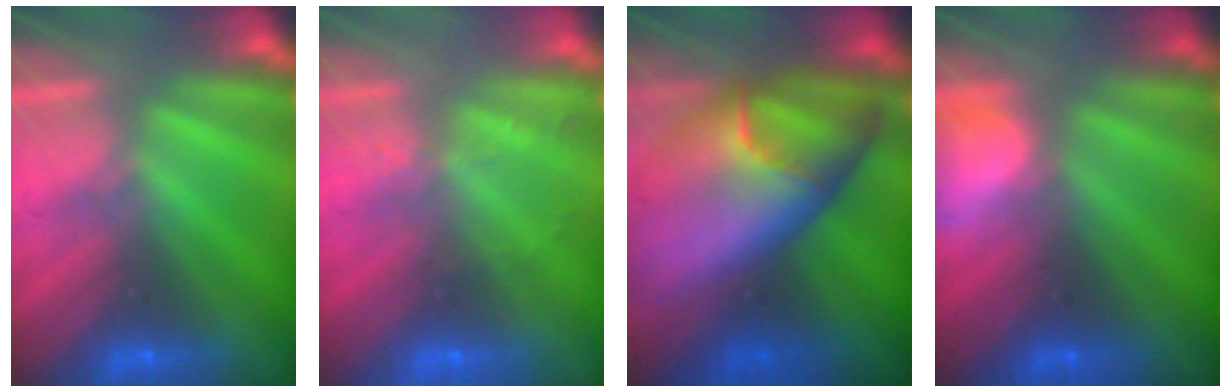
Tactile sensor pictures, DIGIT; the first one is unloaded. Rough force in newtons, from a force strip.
{"total": 1.9}
{"total": 9.6}
{"total": 2.7}